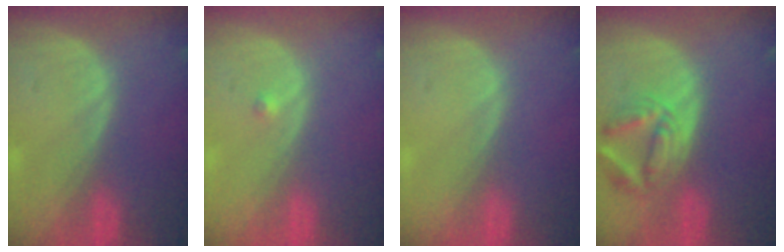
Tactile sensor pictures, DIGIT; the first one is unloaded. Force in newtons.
{"total": 0.7, "press": 0.5, "slide": 0.4}
{"total": 0.0}
{"total": 6.8, "press": 6.3, "slide": 2.6}